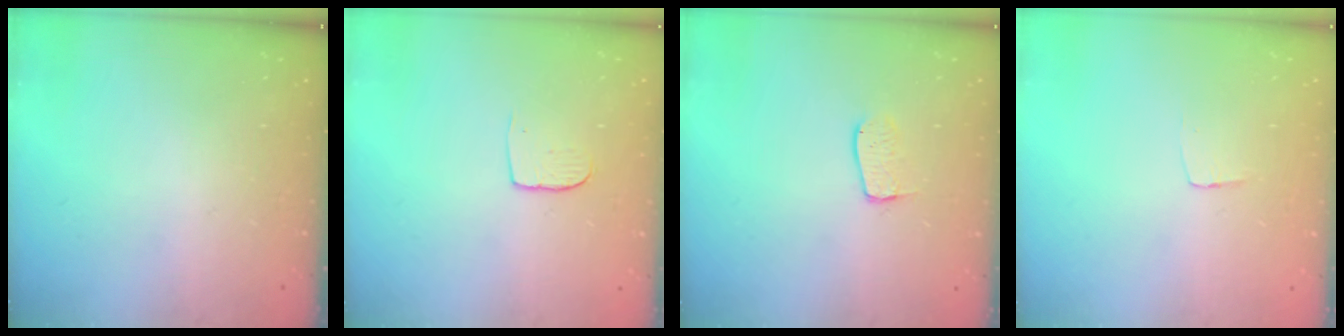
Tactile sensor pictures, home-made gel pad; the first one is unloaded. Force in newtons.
{"total": 4.1, "press": 4.1, "slide": 0.3}
{"total": 6.6, "press": 6.5, "slide": 0.5}
{"total": 3.3, "press": 3.3, "slide": 0.2}